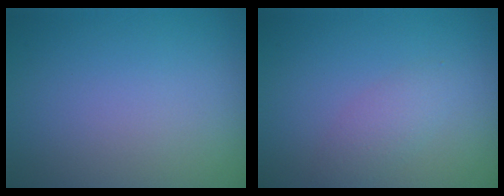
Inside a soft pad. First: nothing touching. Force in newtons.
{"total": 1.8, "press": 1.8, "slide": 0.1}